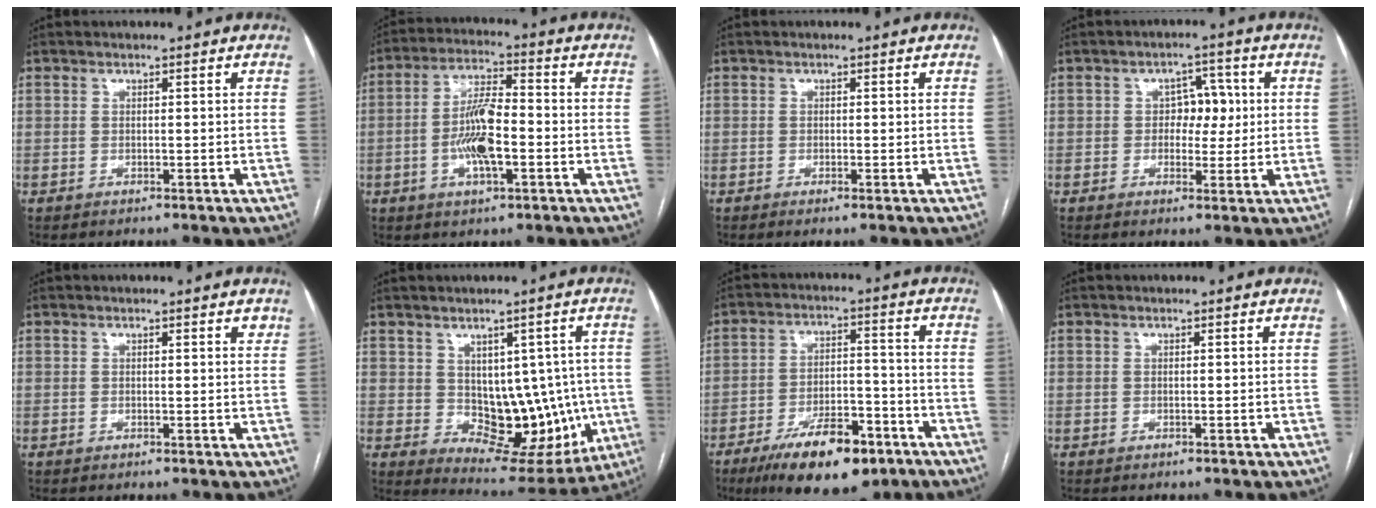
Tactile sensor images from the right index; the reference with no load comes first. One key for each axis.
{"total": 9.2, "fx": -2.0, "fy": 2.5, "fz": 8.6, "tx": -0.172, "ty": 0.010, "tz": -0.037}
{"total": 0.7, "fx": -0.5, "fy": -0.1, "fz": 0.6, "tx": -0.010, "ty": -0.001, "tz": -0.007}
{"total": 4.9, "fx": 0.4, "fy": 3.3, "fz": 3.6, "tx": -0.045, "ty": 0.015, "tz": 0.006}
{"total": 1.1, "fx": 0.7, "fy": 0.4, "fz": 0.7, "tx": -0.008, "ty": -0.001, "tz": 0.003}
{"total": 12.7, "fx": -0.6, "fy": 7.9, "fz": 10.0, "tx": -0.108, "ty": 0.013, "tz": 0.022}
{"total": 14.1, "fx": -9.0, "fy": 5.1, "fz": 9.7, "tx": -0.156, "ty": 0.001, "tz": -0.141}
{"total": 0.0}